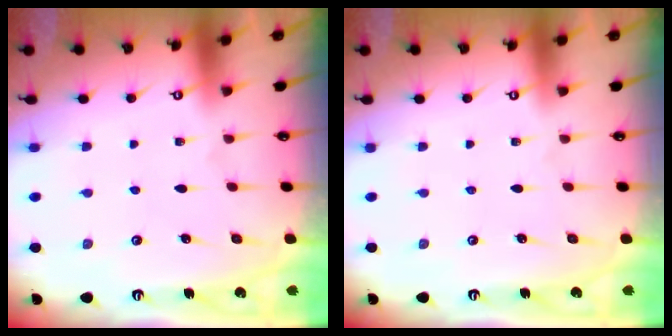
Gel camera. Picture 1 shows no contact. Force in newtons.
{"total": 0.0}